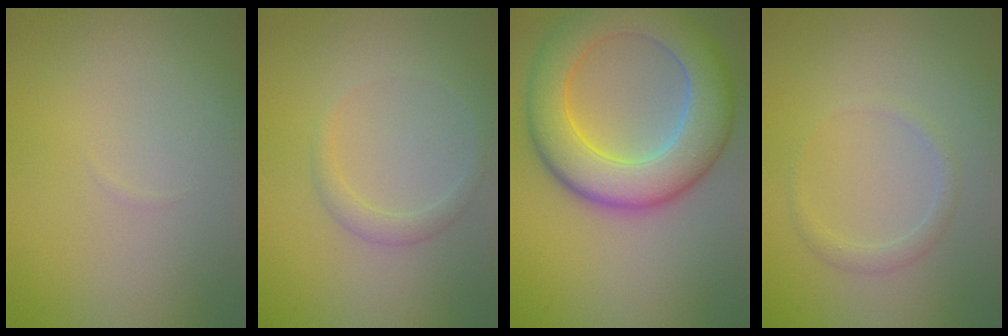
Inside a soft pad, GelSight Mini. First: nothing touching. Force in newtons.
{"total": 1.4, "press": 1.4, "slide": 0.0}
{"total": 8.8, "press": 8.8, "slide": 0.4}
{"total": 1.2, "press": 1.2, "slide": 0.2}